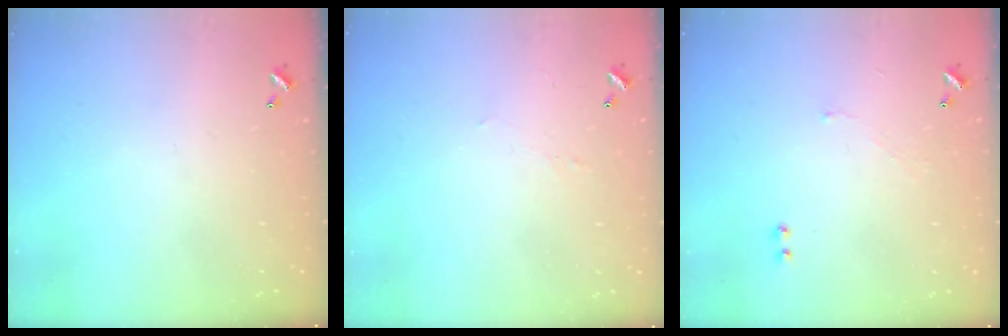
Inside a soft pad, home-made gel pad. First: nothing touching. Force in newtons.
{"total": 2.2, "press": 2.1, "slide": 0.4}
{"total": 2.0, "press": 1.9, "slide": 0.7}